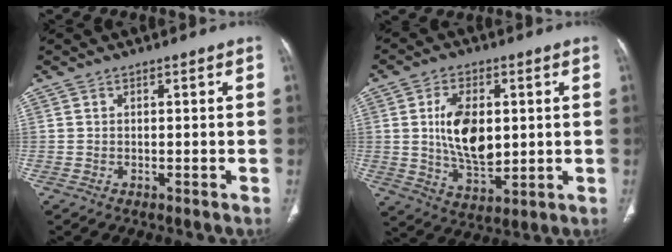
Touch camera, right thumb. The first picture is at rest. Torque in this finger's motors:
{"motor_torque": [2.54, 2.47, 1.66, -0.82, 0.13]}